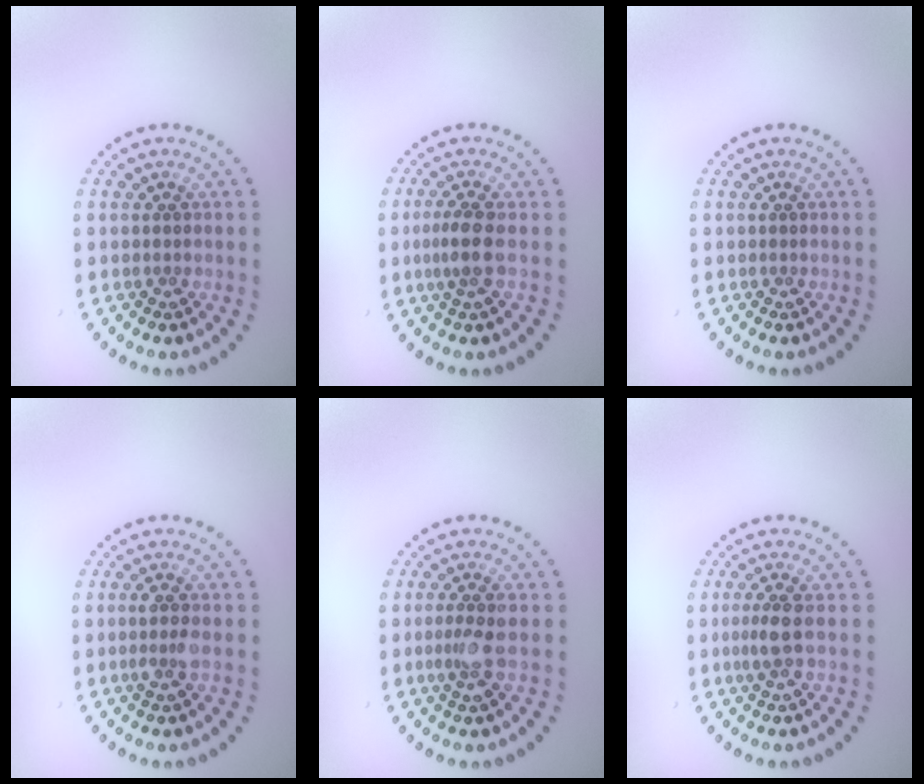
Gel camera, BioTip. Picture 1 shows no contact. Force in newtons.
{"total": 2.4, "press": 1.9, "slide": 1.5}
{"total": 0.0}
{"total": 1.7, "press": 1.5, "slide": 0.8}
{"total": 2.0, "press": 1.6, "slide": 1.1}
{"total": 2.0, "press": 1.6, "slide": 1.2}